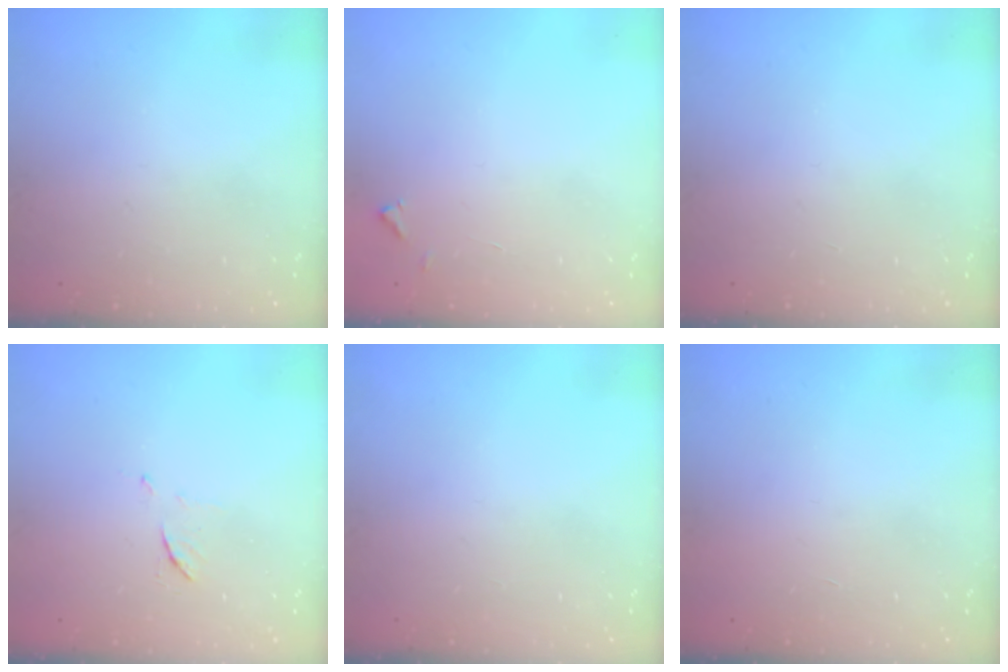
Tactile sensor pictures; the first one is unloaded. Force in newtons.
{"total": 4.0, "press": 3.9, "slide": 0.2}
{"total": 0.0}
{"total": 5.5, "press": 5.4, "slide": 0.7}
{"total": 0.0}
{"total": 1.7, "press": 1.7, "slide": 0.1}